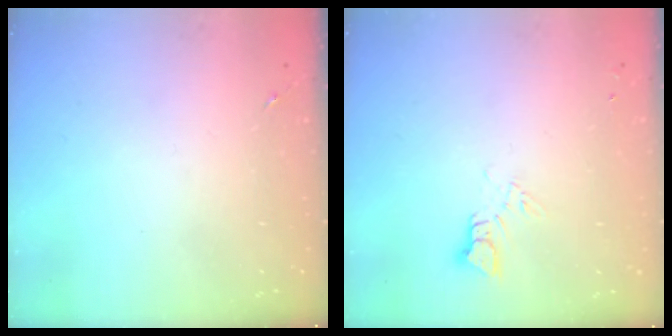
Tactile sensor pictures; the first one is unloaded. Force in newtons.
{"total": 3.8, "press": 3.8, "slide": 0.3}